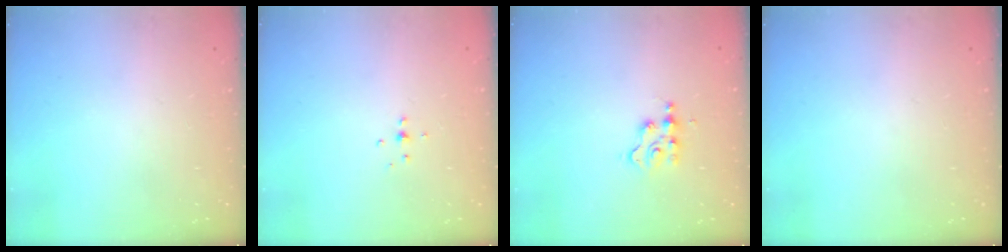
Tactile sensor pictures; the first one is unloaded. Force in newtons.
{"total": 2.8, "press": 2.7, "slide": 0.7}
{"total": 2.8, "press": 2.8, "slide": 0.3}
{"total": 0.0}